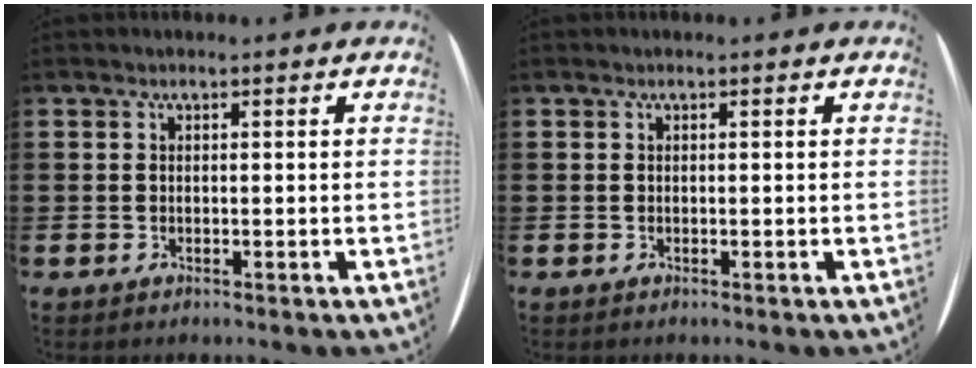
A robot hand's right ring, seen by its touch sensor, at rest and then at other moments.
{"total": 0.0}